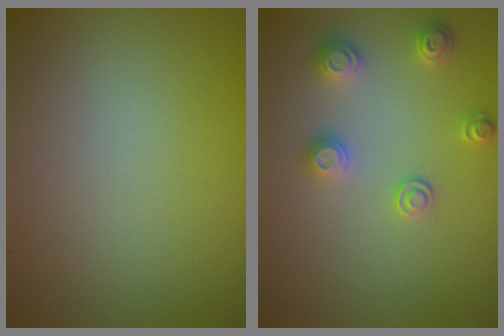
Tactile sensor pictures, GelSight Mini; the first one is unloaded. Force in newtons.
{"total": 2.5, "press": 2.5, "slide": 0.3}